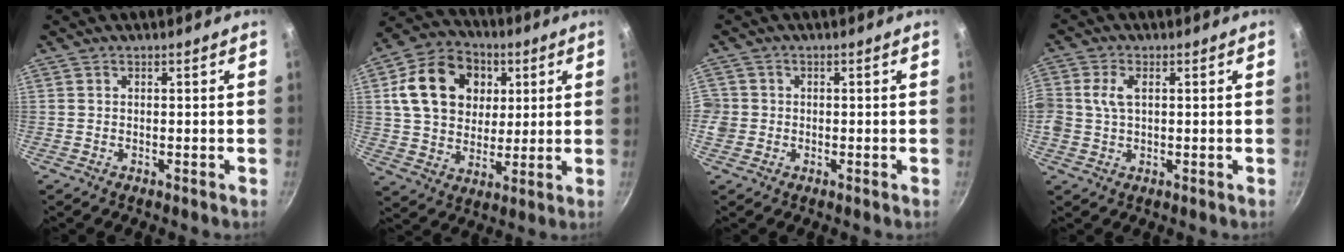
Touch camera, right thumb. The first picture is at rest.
{"total": 18.4, "force": [4.9, 14.4, 10.5], "torque": [-0.156, 0.007, 0.078]}
{"total": 3.5, "force": [-0.6, 3.3, 0.9], "torque": [-0.008, 0.008, -0.013]}
{"total": 5.2, "force": [0.9, 3.2, 3.9], "torque": [-0.077, 0.010, 0.015]}